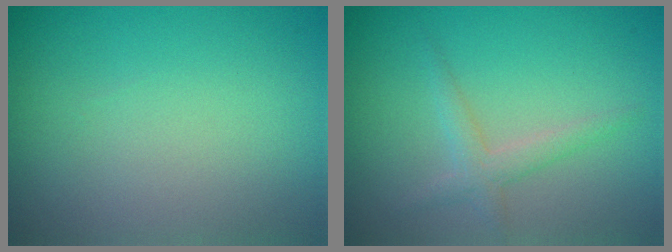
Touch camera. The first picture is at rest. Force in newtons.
{"total": 1.8, "press": 1.8, "slide": 0.0}